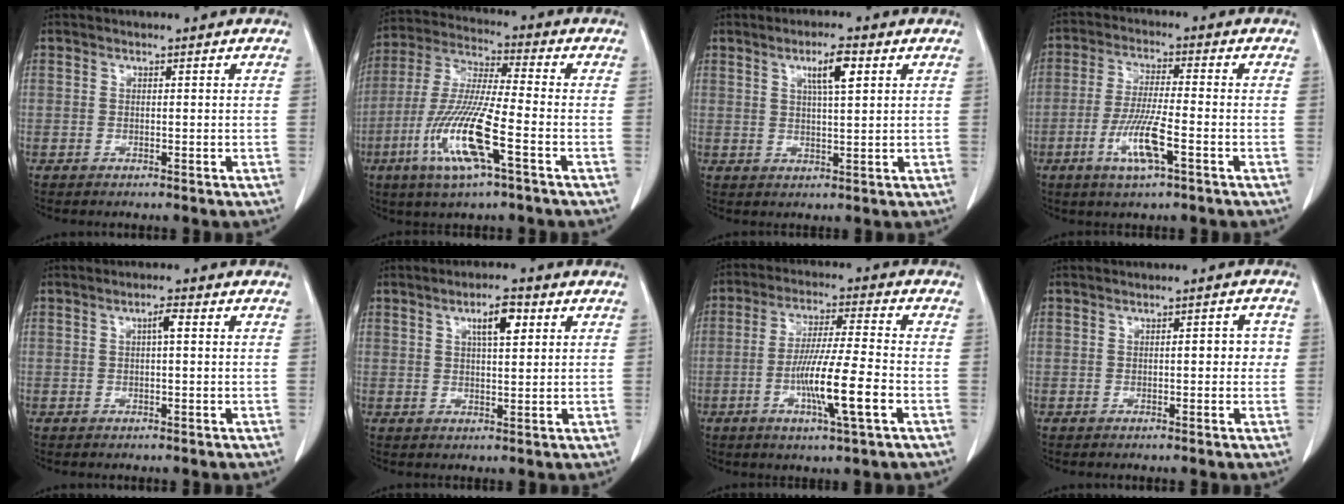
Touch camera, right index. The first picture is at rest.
{"total": 14.0, "force": [-5.4, 0.9, 12.9], "torque": [-0.272, -0.017, -0.106]}
{"total": 4.9, "force": [2.1, 0.5, 4.4], "torque": [-0.078, 0.003, 0.037]}
{"total": 8.2, "force": [-3.4, 0.6, 7.5], "torque": [-0.152, -0.010, -0.065]}
{"total": 1.9, "force": [0.3, 0.2, 1.8], "torque": [-0.033, 0.006, 0.006]}
{"total": 4.9, "force": [2.0, 1.2, 4.3], "torque": [-0.076, 0.007, 0.035]}
{"total": 11.3, "force": [-3.7, 0.1, 10.7], "torque": [-0.197, -0.013, -0.069]}
{"total": 3.0, "force": [0.0, 1.2, 2.7], "torque": [-0.033, 0.012, -0.001]}